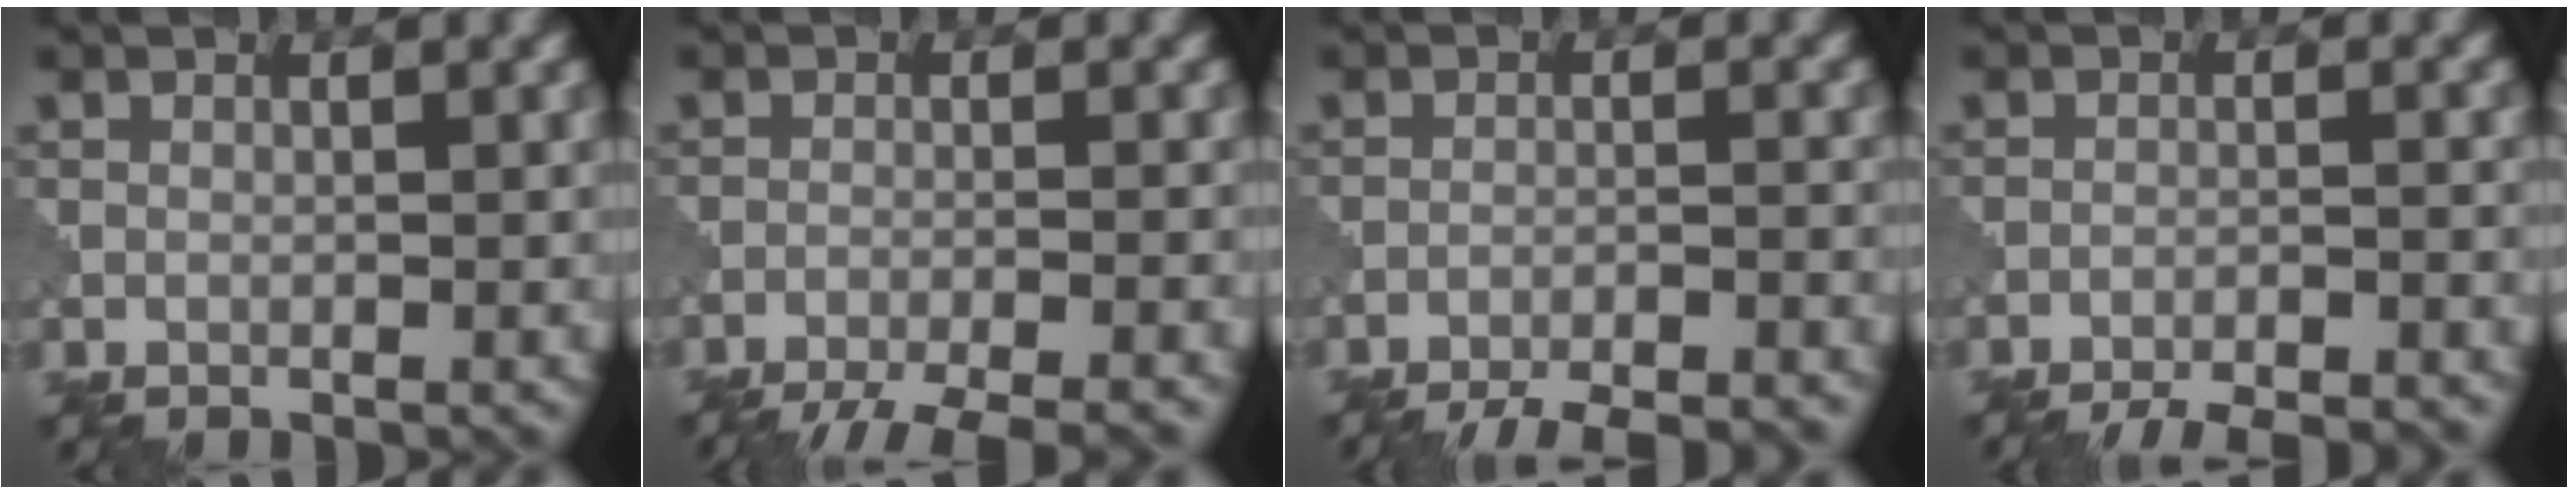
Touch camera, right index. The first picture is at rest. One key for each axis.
{"total": 7.3, "fx": -6.4, "fy": 1.1, "fz": 3.2, "tx": -0.049, "ty": -0.015, "tz": -0.099}
{"total": 9.9, "fx": -9.3, "fy": 1.9, "fz": 2.8, "tx": -0.032, "ty": -0.002, "tz": -0.128}
{"total": 8.8, "fx": -8.4, "fy": 1.6, "fz": 2.3, "tx": -0.026, "ty": 0.003, "tz": -0.115}